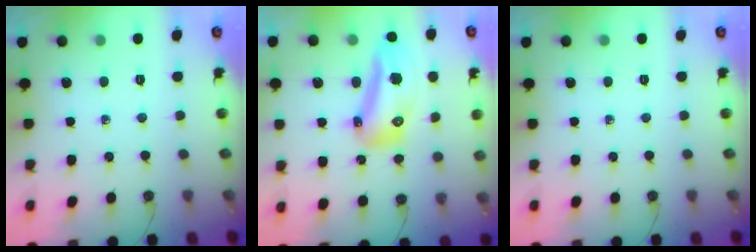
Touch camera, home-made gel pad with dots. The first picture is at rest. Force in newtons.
{"total": 14.7, "press": 14.6, "slide": 1.2}
{"total": 0.0}